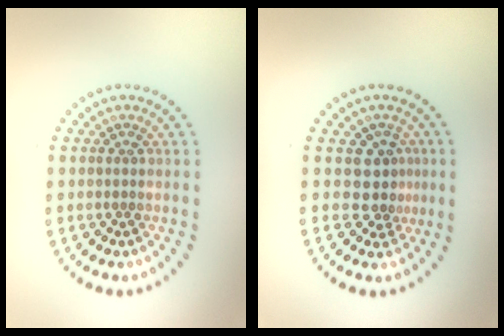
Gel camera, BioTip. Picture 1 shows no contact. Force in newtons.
{"total": 2.4, "press": 2.0, "slide": 1.5}